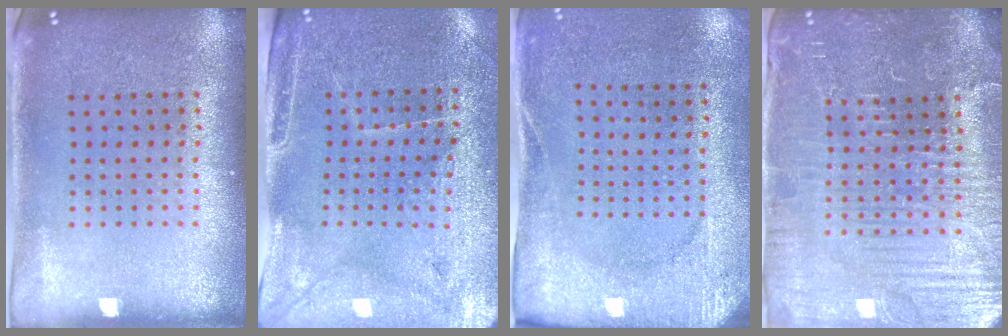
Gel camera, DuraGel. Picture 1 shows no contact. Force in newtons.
{"total": 3.2, "press": 2.9, "slide": 1.2}
{"total": 2.6, "press": 2.2, "slide": 1.4}
{"total": 4.7, "press": 4.5, "slide": 1.5}